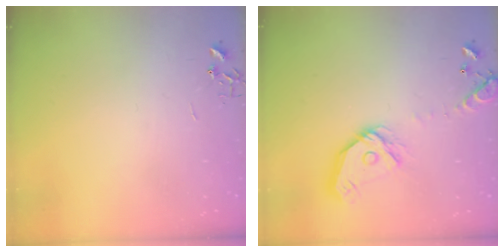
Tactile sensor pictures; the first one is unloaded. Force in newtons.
{"total": 15.9, "press": 15.7, "slide": 2.2}